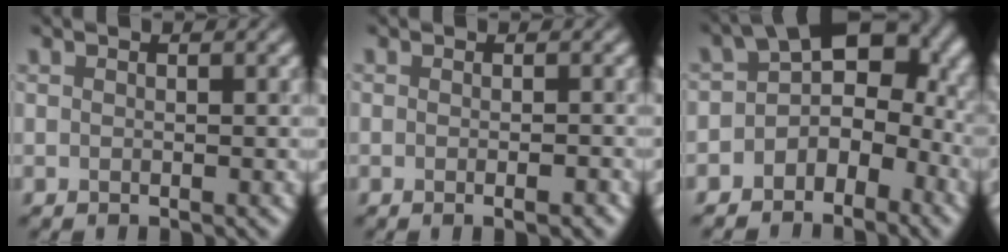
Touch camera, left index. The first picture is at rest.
{"total": 1.3, "force": [-0.6, 0.1, 1.1], "torque": [-0.013, -0.006, -0.005]}
{"total": 6.8, "force": [-1.7, 4.8, 4.5], "torque": [-0.038, 0.016, -0.041]}